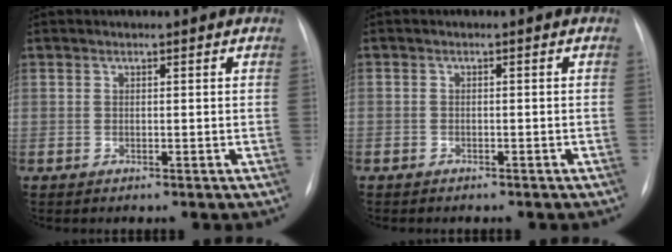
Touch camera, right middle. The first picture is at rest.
{"total": 1.8, "force": [-1.4, 0.9, 0.6], "torque": [-0.011, 0.000, -0.014]}